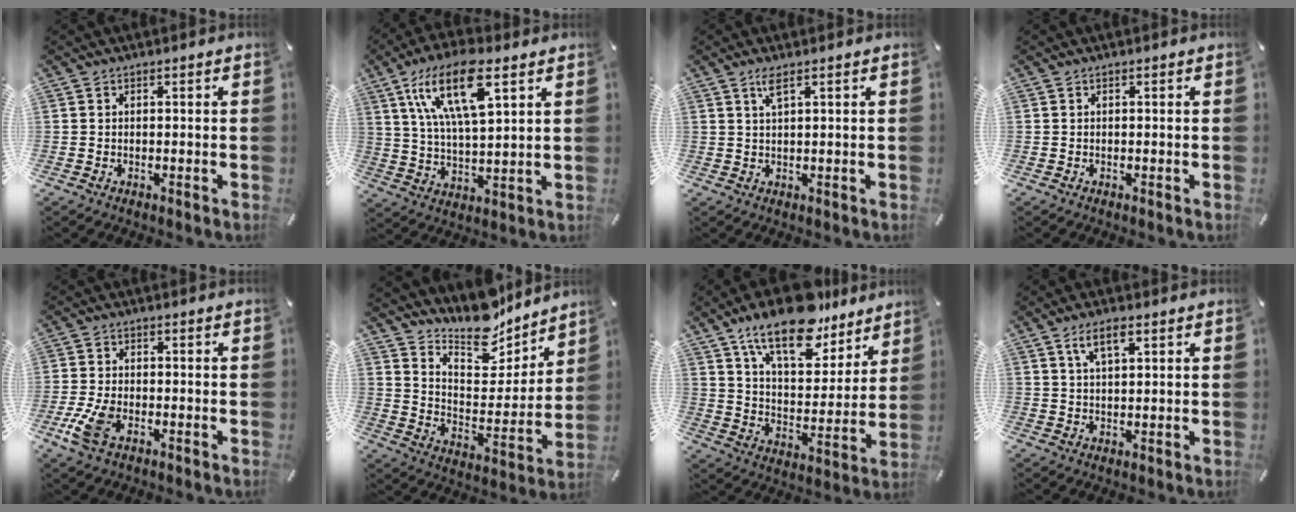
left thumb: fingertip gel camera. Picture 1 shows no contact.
{"total": 16.7, "force": [8.8, 6.0, 12.9], "torque": [-0.265, -0.017, 0.146]}
{"total": 2.7, "force": [1.7, 0.3, 2.1], "torque": [-0.046, 0.001, 0.028]}
{"total": 0.0}
{"total": 6.1, "force": [-2.6, 3.3, 4.5], "torque": [-0.102, 0.000, -0.049]}
{"total": 14.1, "force": [13.1, 4.5, 2.8], "torque": [-0.053, -0.129, 0.232]}
{"total": 18.5, "force": [13.8, 7.8, 9.4], "torque": [-0.161, -0.089, 0.238]}
{"total": 5.4, "force": [2.8, 2.0, 4.1], "torque": [-0.079, 0.002, 0.047]}